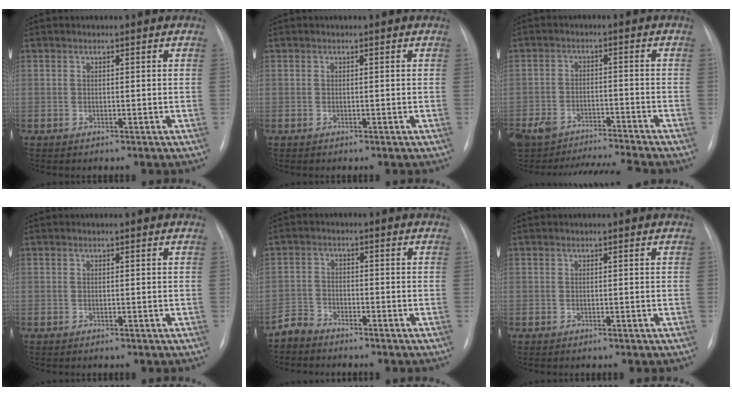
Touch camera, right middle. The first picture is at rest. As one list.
[{"total": 0.0}, {"total": 13.3, "force": [-12.5, 0.6, 4.4], "torque": [-0.078, 0.010, -0.193]}, {"total": 0.0}, {"total": 2.7, "force": [-2.6, 0.7, -0.3], "torque": [0.007, -0.007, -0.053]}, {"total": 0.0}]